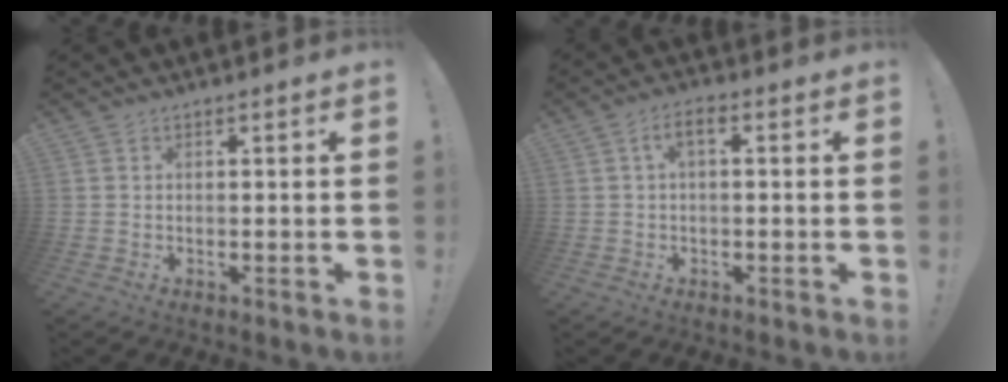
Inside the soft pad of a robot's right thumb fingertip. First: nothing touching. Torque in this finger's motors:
{"motor_torque": [0.43, 0.80, 0.52, 0.05, 0.01]}